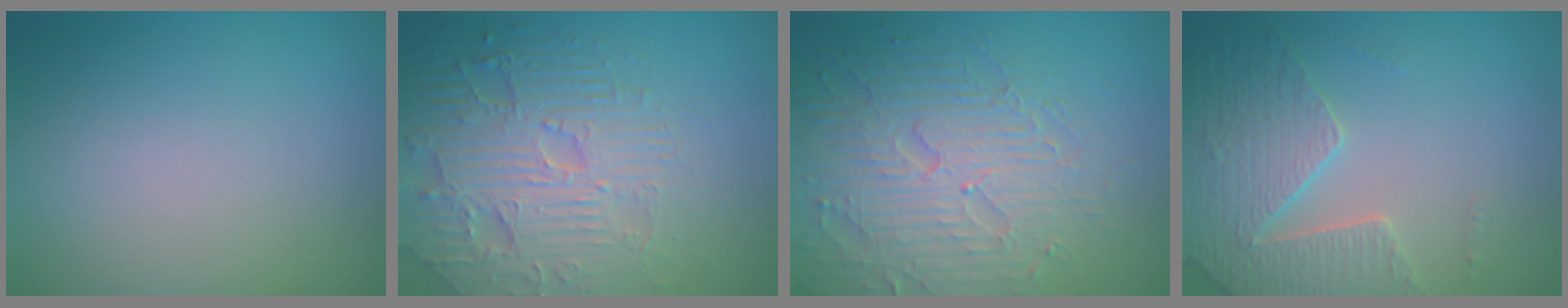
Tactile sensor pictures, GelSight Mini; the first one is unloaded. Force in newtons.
{"total": 6.9, "press": 5.3, "slide": 4.4}
{"total": 6.5, "press": 5.4, "slide": 3.6}
{"total": 4.3, "press": 4.1, "slide": 1.1}